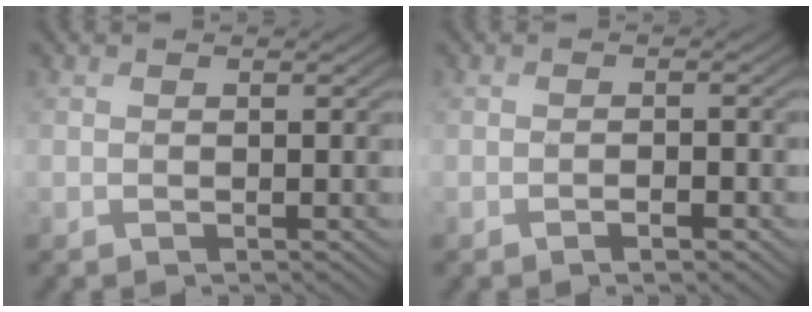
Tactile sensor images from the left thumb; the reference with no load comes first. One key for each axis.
{"total": 1.6, "fx": -0.9, "fy": 0.3, "fz": 1.3, "tx": -0.020, "ty": 0.002, "tz": -0.015}